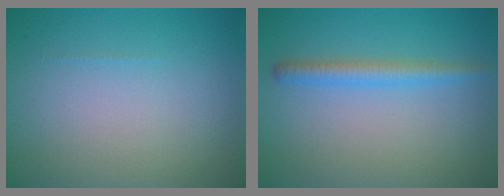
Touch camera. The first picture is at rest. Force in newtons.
{"total": 2.3, "press": 2.3, "slide": 0.1}